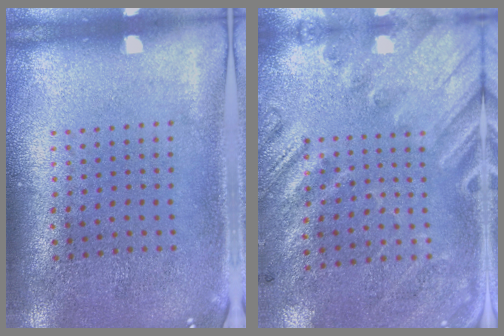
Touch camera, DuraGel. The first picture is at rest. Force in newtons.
{"total": 2.5, "press": 1.8, "slide": 1.8}